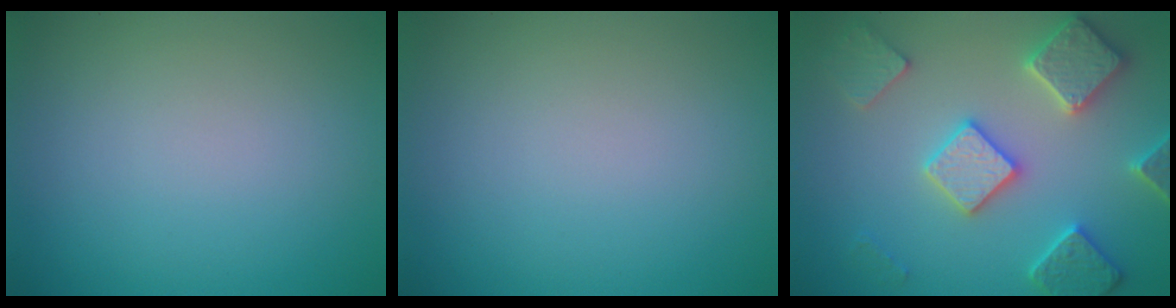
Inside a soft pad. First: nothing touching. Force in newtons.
{"total": 0.0}
{"total": 5.7, "press": 5.6, "slide": 1.3}